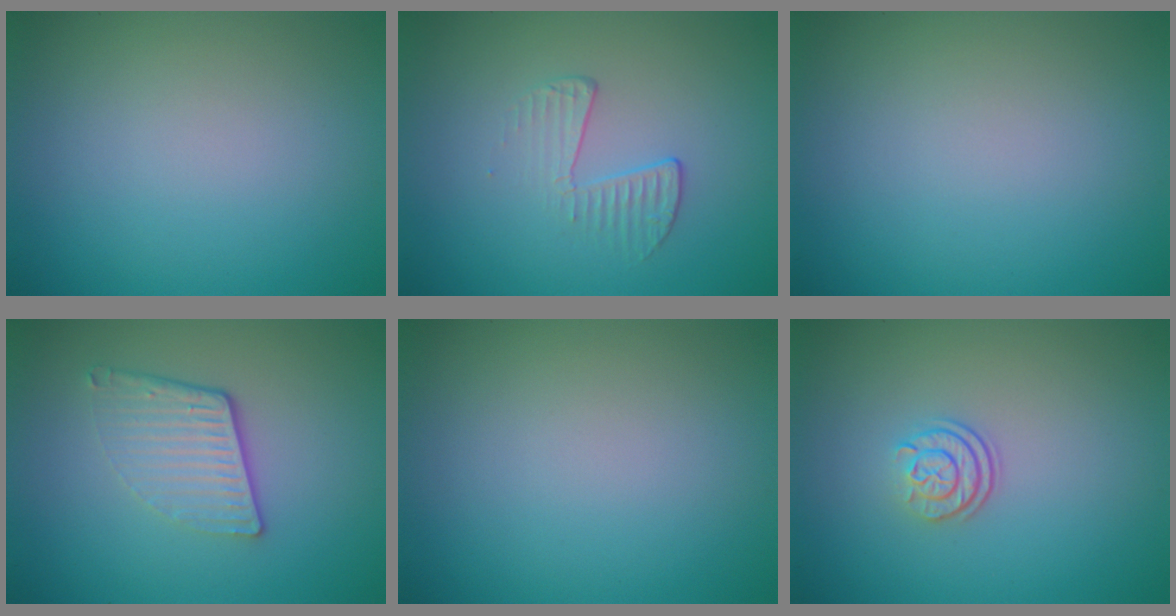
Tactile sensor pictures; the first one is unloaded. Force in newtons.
{"total": 1.9, "press": 0.7, "slide": 1.8}
{"total": 0.0}
{"total": 3.7, "press": 2.6, "slide": 2.6}
{"total": 0.0}
{"total": 2.3, "press": 1.7, "slide": 1.6}